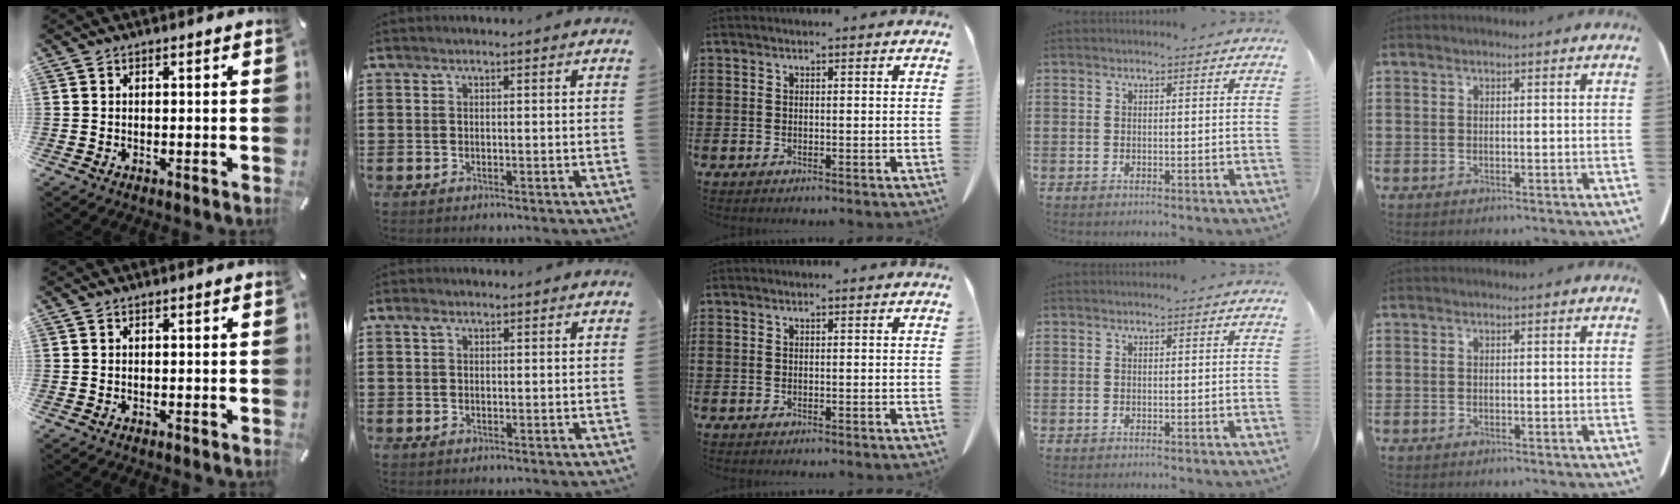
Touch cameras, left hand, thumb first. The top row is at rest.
{"index": {"total": 1.3, "force": [0.5, 0.8, 0.8], "torque": [-0.018, 0.007, 0.009]}}